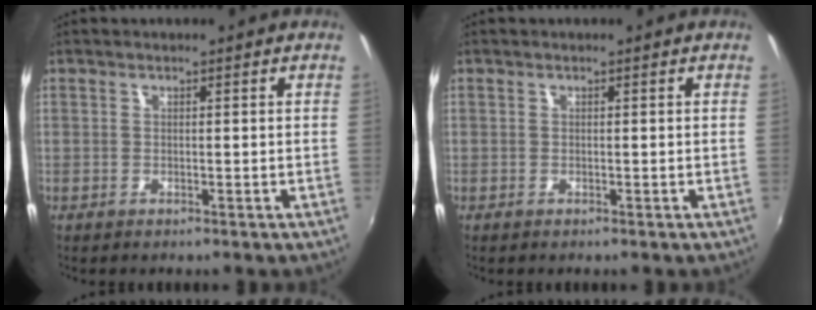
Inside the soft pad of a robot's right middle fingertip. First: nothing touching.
{"total": 0.0}